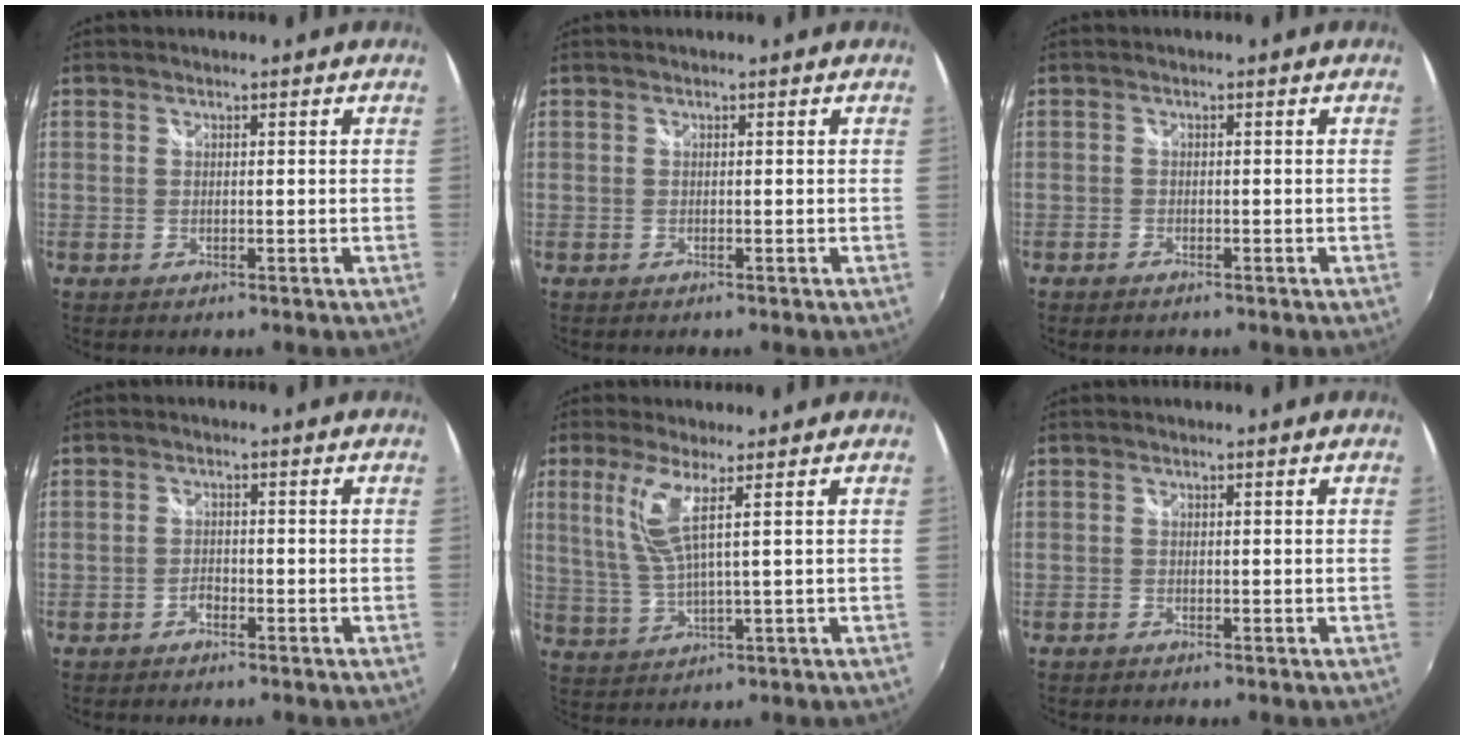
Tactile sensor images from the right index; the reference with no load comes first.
{"total": 0.0}
{"total": 1.4, "force": [-1.2, 0.6, 0.5], "torque": [-0.013, -0.003, -0.023]}
{"total": 1.3, "force": [-1.0, 0.7, 0.4], "torque": [-0.009, 0.005, -0.018]}
{"total": 6.4, "force": [2.8, 0.1, 5.8], "torque": [-0.125, -0.001, 0.062]}
{"total": 0.7, "force": [-0.6, 0.3, 0.1], "torque": [-0.006, -0.002, -0.014]}